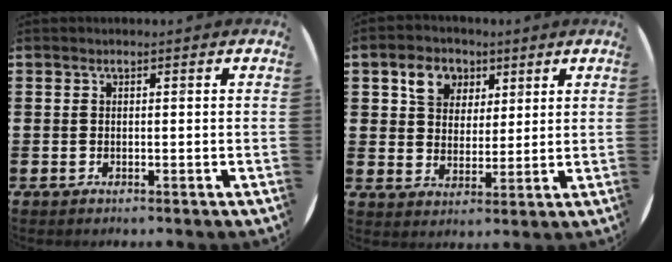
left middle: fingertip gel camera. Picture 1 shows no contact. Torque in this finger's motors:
{"motor_torque": [1.10, -1.04, 0.21, 0.09]}